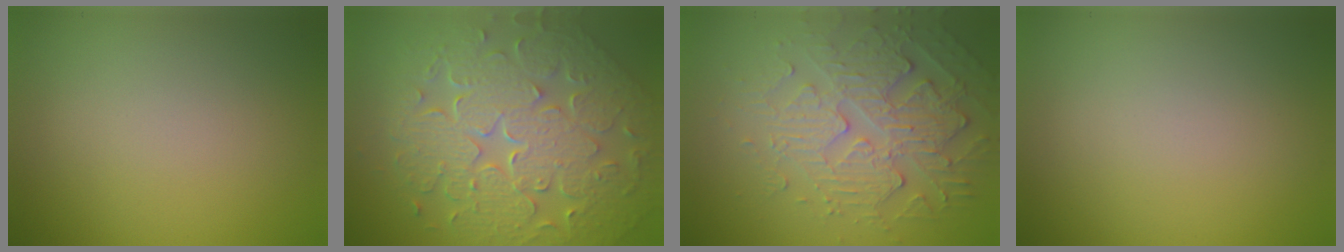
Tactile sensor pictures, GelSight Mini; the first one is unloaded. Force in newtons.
{"total": 9.2, "press": 6.6, "slide": 6.3}
{"total": 4.7, "press": 4.2, "slide": 2.2}
{"total": 0.0}